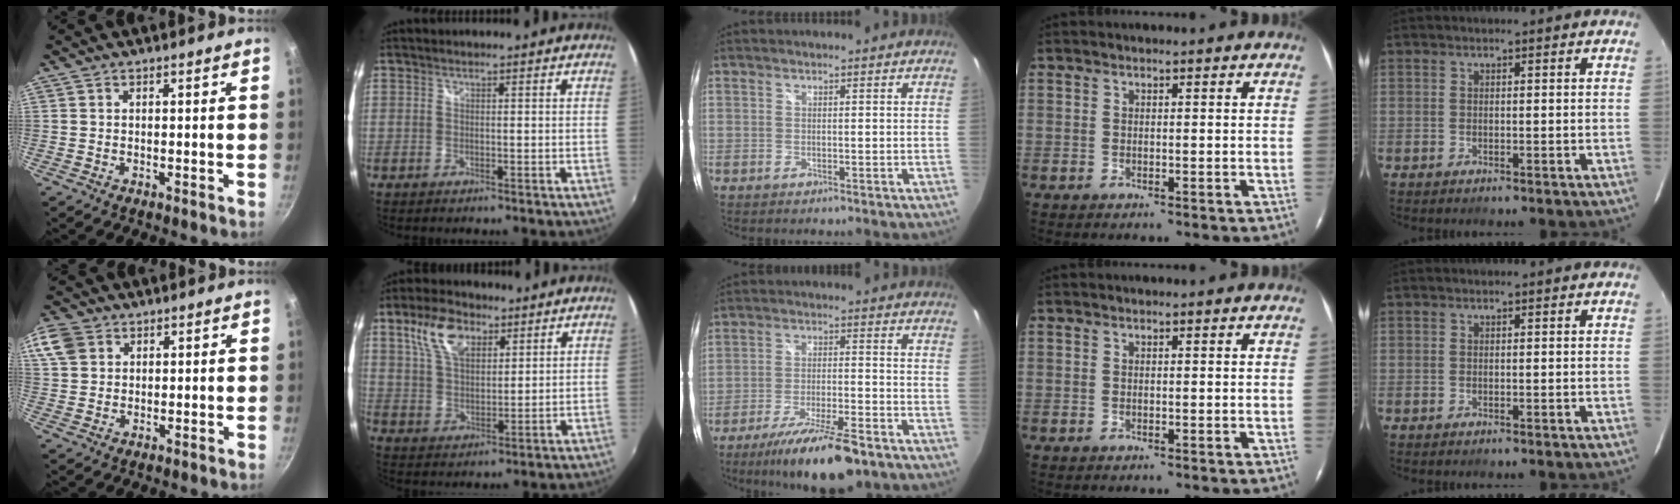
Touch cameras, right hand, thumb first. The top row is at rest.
{"thumb": {"total": 8.4, "force": [3.5, 6.5, 4.0], "torque": [-0.084, 0.010, 0.066]}, "index": {"total": 9.8, "force": [5.2, 5.4, 6.3], "torque": [-0.124, 0.020, 0.100]}, "middle": {"total": 14.1, "force": [-10.5, 3.3, 8.9], "torque": [-0.175, -0.025, -0.171]}}